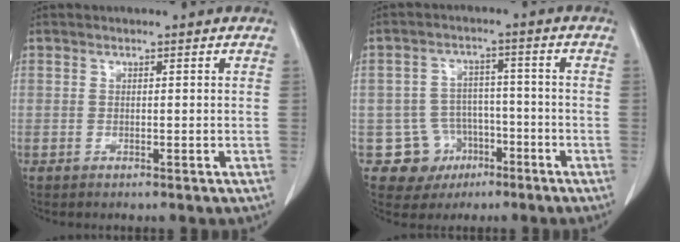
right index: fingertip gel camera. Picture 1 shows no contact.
{"total": 7.3, "force": [-3.1, 6.6, 0.4], "torque": [-0.001, 0.014, -0.040]}